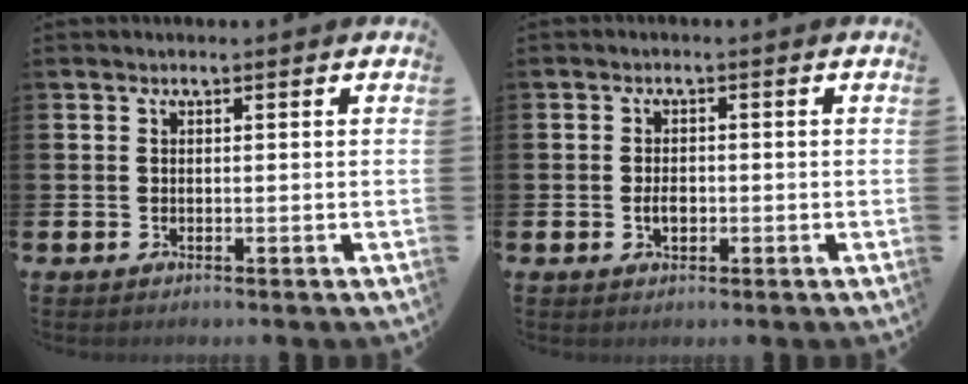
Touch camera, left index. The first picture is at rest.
{"total": 2.1, "force": [-0.4, 1.4, 1.6], "torque": [-0.017, -0.001, -0.011]}